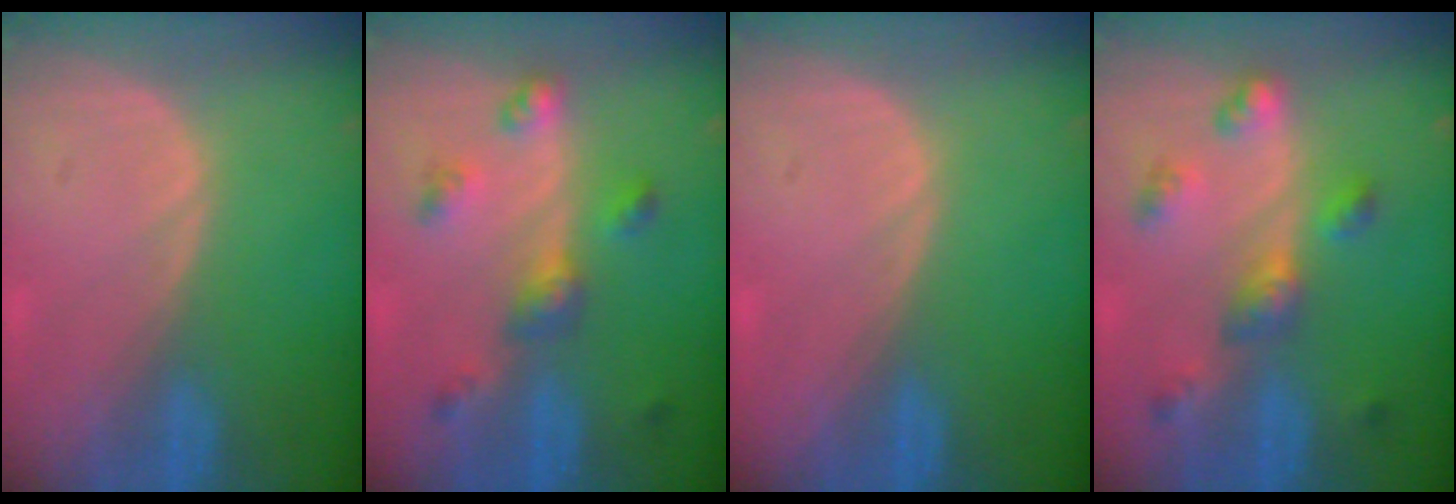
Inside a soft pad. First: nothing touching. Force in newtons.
{"total": 5.2, "press": 5.2, "slide": 0.2}
{"total": 0.0}
{"total": 6.3, "press": 5.8, "slide": 2.4}